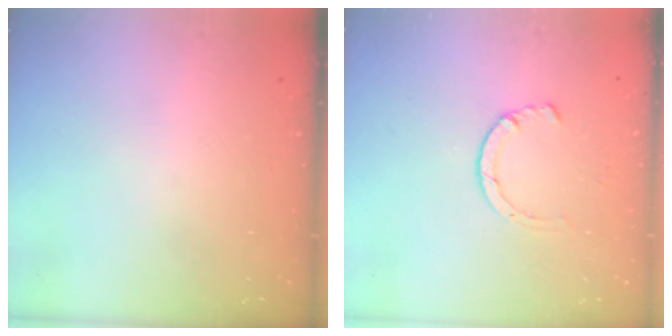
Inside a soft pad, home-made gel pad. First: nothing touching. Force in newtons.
{"total": 1.2, "press": 1.2, "slide": 0.3}